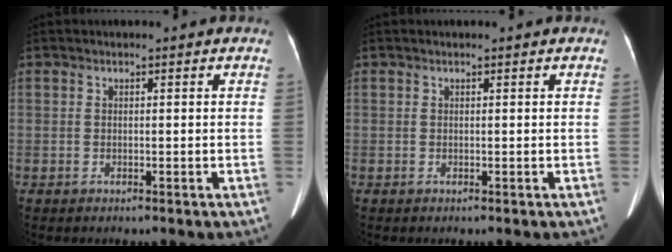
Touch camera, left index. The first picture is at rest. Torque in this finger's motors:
{"motor_torque": [0.06, 0.02, 0.04, 0.01]}